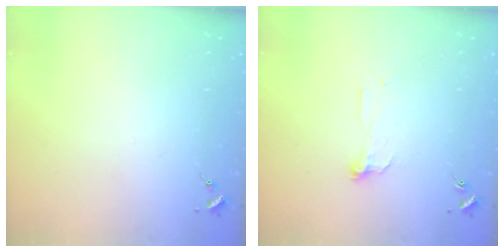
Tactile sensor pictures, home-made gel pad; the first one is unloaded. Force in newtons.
{"total": 6.9, "press": 6.9, "slide": 0.6}